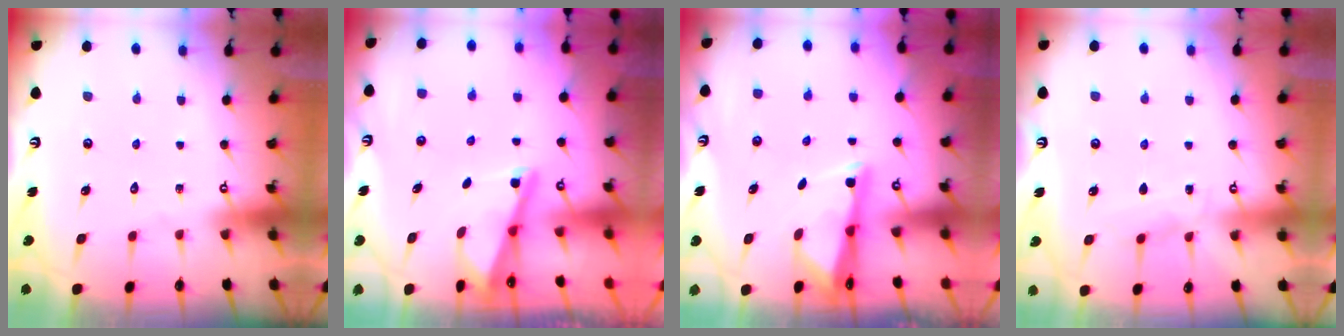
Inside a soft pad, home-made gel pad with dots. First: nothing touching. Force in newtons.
{"total": 1.9, "press": 1.9, "slide": 0.4}
{"total": 2.7, "press": 2.7, "slide": 0.4}
{"total": 5.1, "press": 5.1, "slide": 0.6}